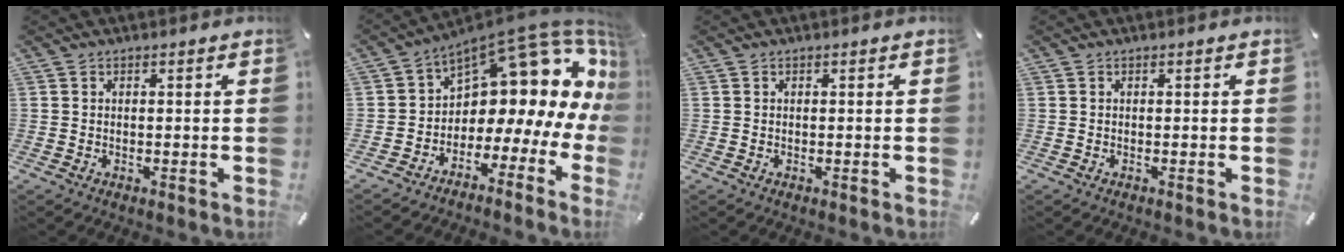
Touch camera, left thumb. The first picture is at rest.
{"total": 13.1, "force": [8.0, 7.4, 7.3], "torque": [-0.099, -0.080, 0.141]}
{"total": 0.0}
{"total": 0.0}